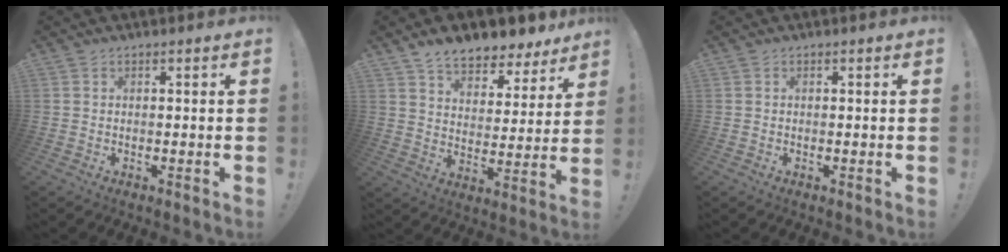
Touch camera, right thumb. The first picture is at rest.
{"total": 10.1, "force": [8.7, 4.0, 3.4], "torque": [-0.064, -0.067, 0.157]}
{"total": 0.0}